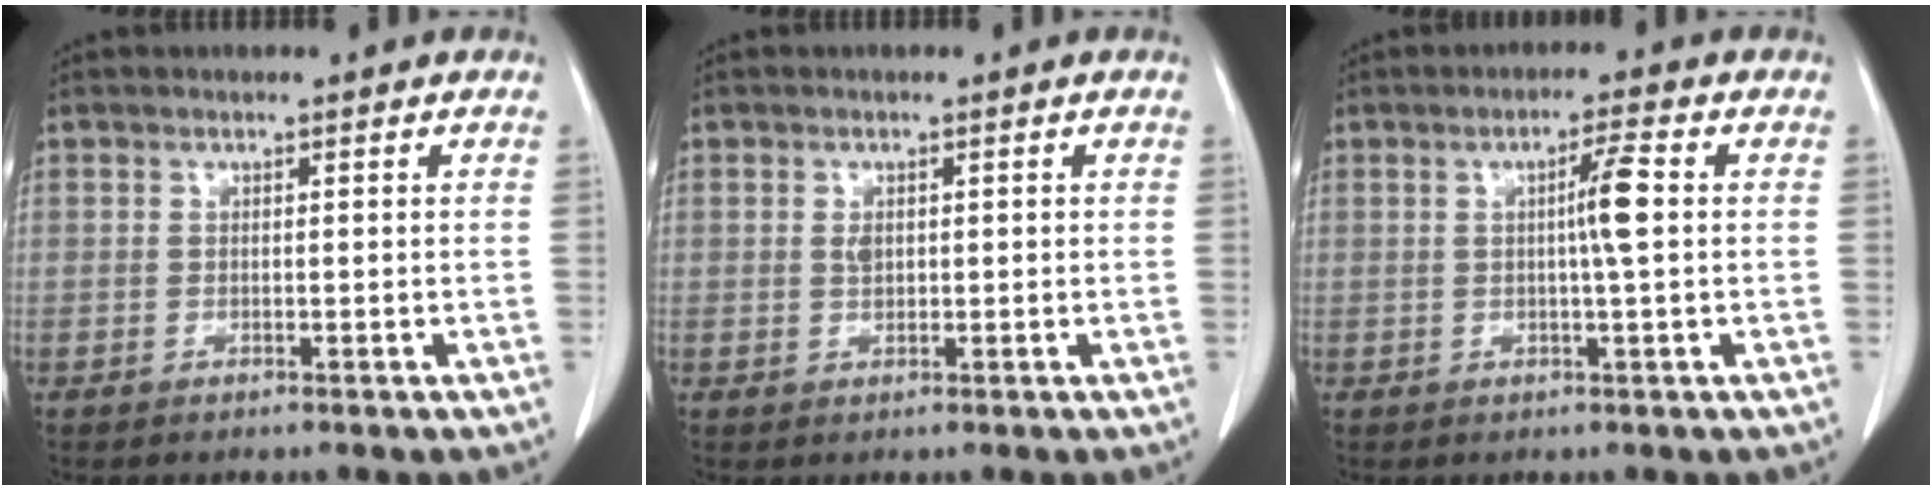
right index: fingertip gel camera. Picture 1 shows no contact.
{"total": 1.5, "force": [0.3, 0.9, 1.1], "torque": [-0.019, -0.002, 0.005]}
{"total": 4.3, "force": [0.3, -0.4, 4.3], "torque": [-0.074, 0.000, 0.005]}